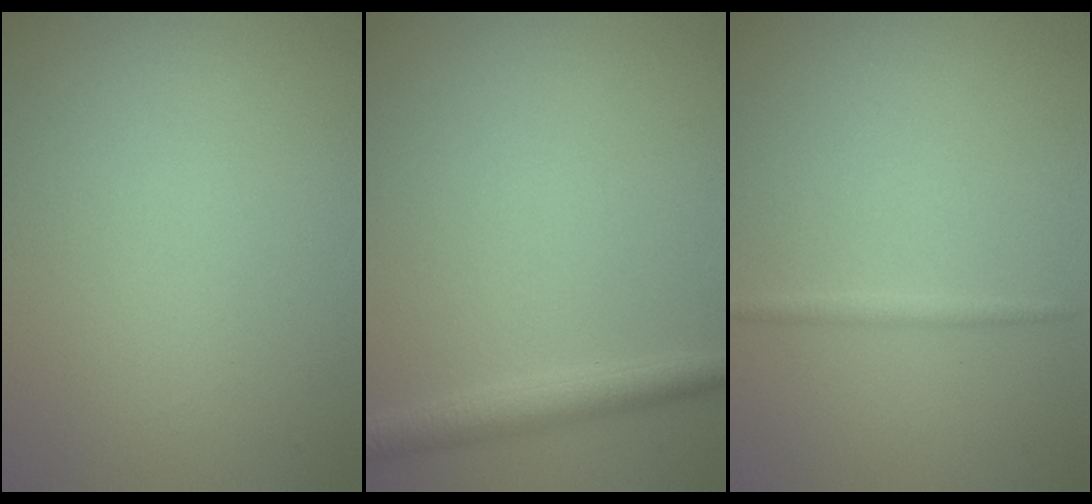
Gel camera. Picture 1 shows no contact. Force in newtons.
{"total": 2.5, "press": 2.5, "slide": 0.1}
{"total": 0.9, "press": 0.9, "slide": 0.1}